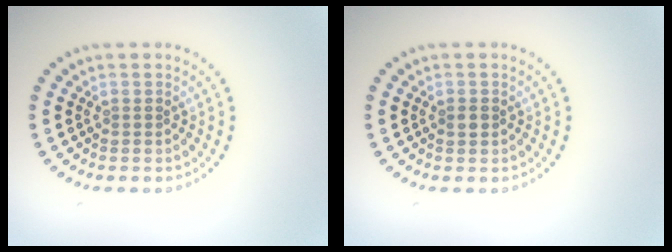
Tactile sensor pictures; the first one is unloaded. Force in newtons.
{"total": 1.1, "press": 1.1, "slide": 0.1}